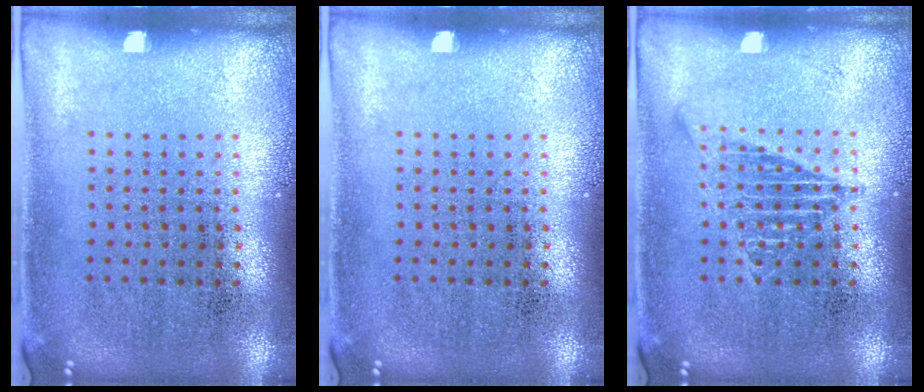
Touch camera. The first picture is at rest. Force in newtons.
{"total": 0.0}
{"total": 1.7, "press": 1.7, "slide": 0.2}